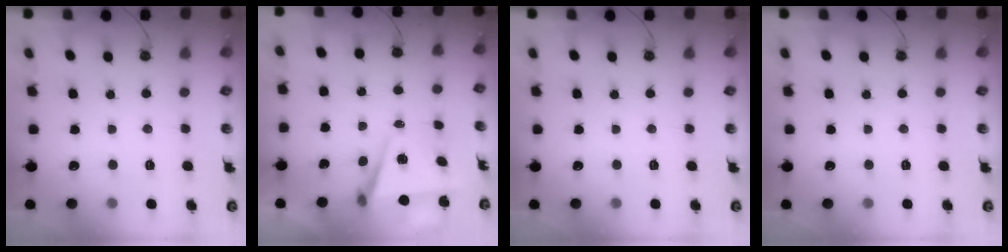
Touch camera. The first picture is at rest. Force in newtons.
{"total": 6.7, "press": 5.2, "slide": 4.2}
{"total": 0.0}
{"total": 0.0}